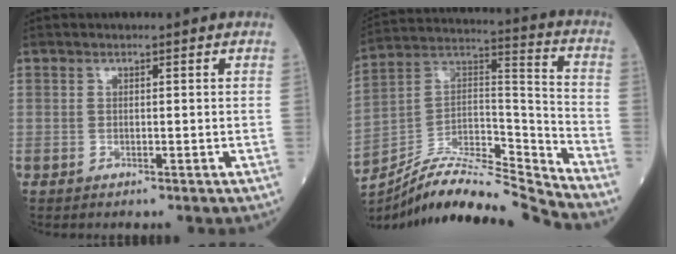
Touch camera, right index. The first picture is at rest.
{"total": 17.2, "force": [-16.8, 0.3, 3.9], "torque": [-0.057, 0.056, -0.295]}